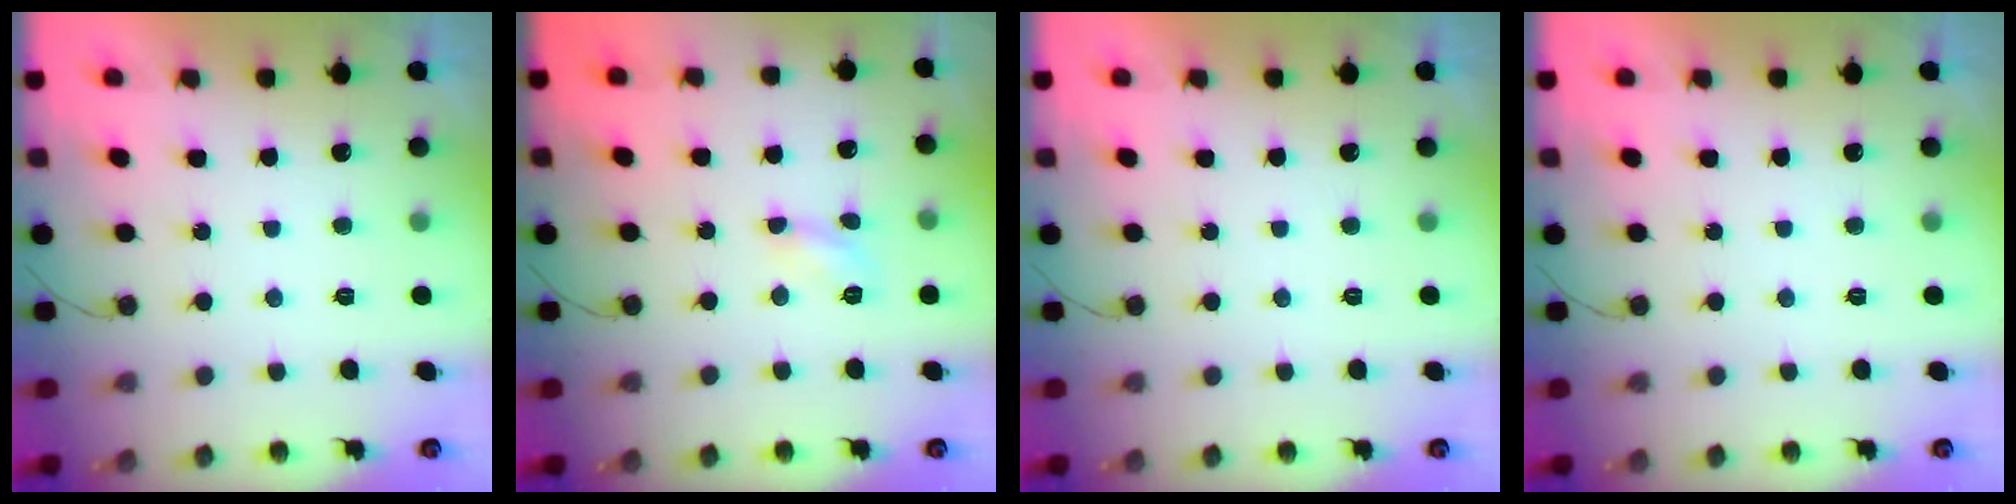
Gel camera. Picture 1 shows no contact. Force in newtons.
{"total": 4.4, "press": 4.3, "slide": 0.6}
{"total": 0.0}
{"total": 0.0}